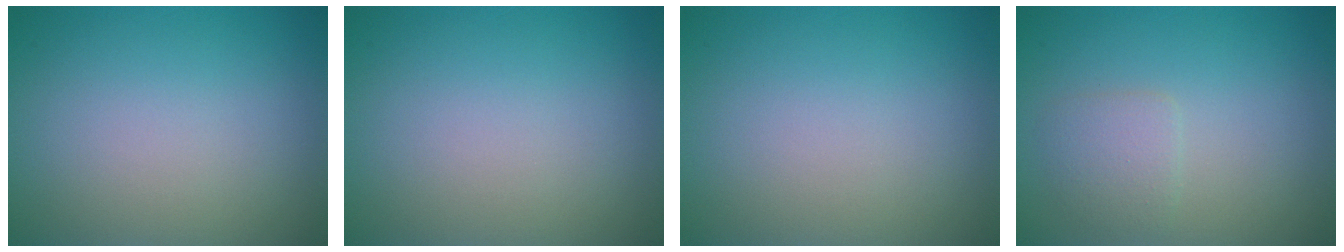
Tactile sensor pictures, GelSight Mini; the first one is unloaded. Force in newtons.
{"total": 0.0}
{"total": 0.0}
{"total": 1.8, "press": 1.8, "slide": 0.1}